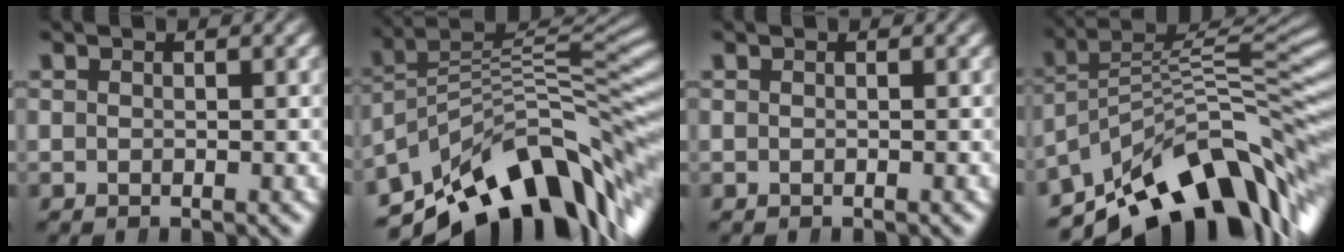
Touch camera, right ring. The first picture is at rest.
{"total": 17.8, "force": [-7.0, 10.2, 12.7], "torque": [-0.177, -0.031, -0.096]}
{"total": 0.0}
{"total": 16.6, "force": [-8.0, 9.0, 11.4], "torque": [-0.144, -0.028, -0.110]}